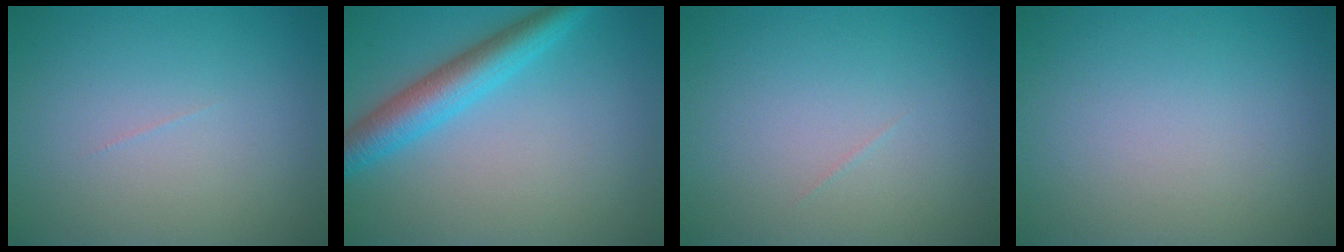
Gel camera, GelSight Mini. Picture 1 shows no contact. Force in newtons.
{"total": 4.9, "press": 4.9, "slide": 0.1}
{"total": 0.0}
{"total": 0.0}